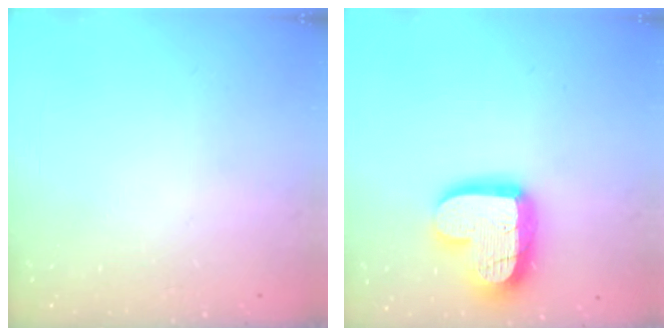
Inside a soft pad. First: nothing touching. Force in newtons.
{"total": 19.2, "press": 19.1, "slide": 1.8}